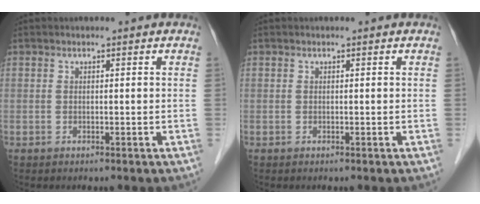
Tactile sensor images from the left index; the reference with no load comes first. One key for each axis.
{"total": 0.0}